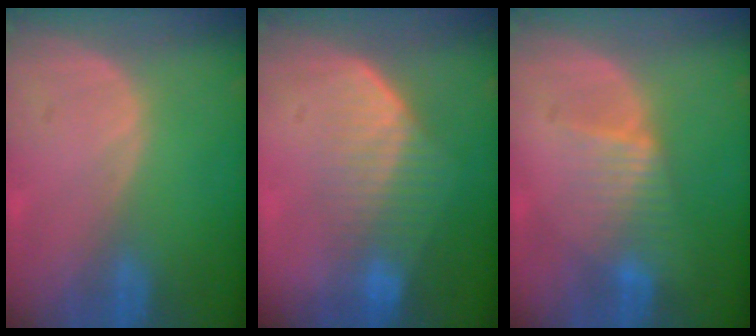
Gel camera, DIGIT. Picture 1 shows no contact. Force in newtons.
{"total": 7.1, "press": 6.2, "slide": 3.3}
{"total": 4.5, "press": 4.5, "slide": 0.5}